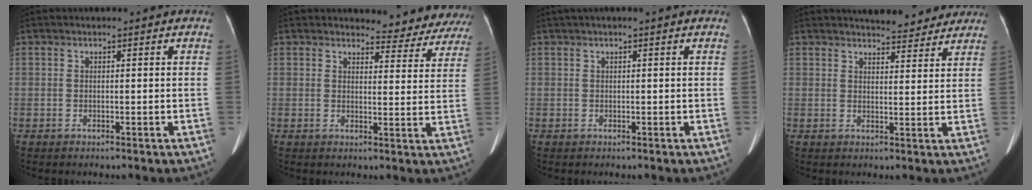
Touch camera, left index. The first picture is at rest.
{"total": 10.0, "force": [9.6, 2.6, 0.3], "torque": [0.029, -0.032, 0.081]}
{"total": 1.0, "force": [0.7, -0.1, 0.7], "torque": [-0.014, 0.027, 0.015]}
{"total": 8.6, "force": [8.0, 2.2, 2.3], "torque": [-0.023, 0.001, 0.091]}